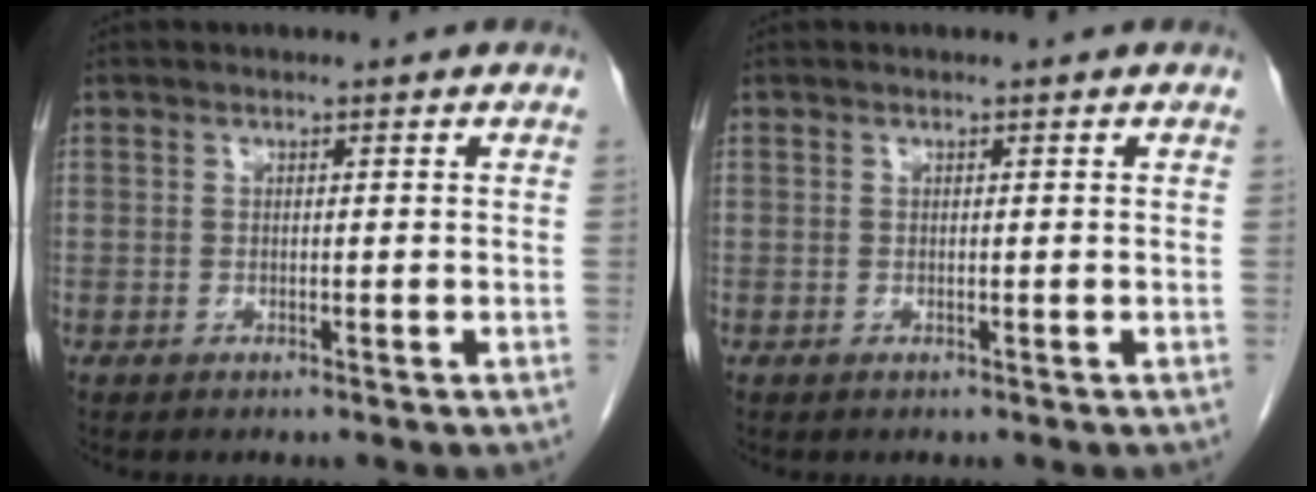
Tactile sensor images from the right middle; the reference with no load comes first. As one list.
[{"total": 0.0}]